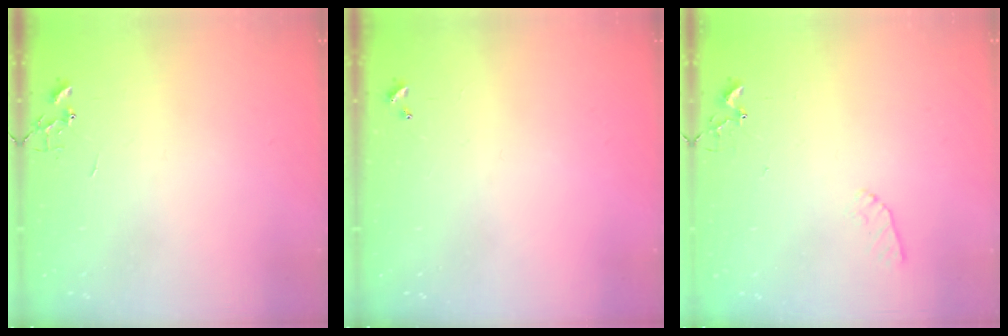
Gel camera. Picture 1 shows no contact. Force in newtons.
{"total": 0.0}
{"total": 6.6, "press": 6.5, "slide": 0.7}